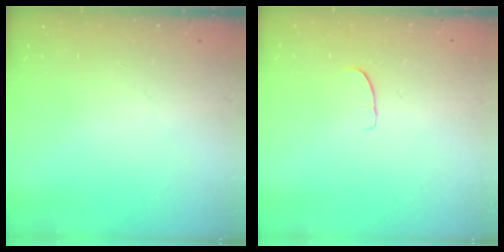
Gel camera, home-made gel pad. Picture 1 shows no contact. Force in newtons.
{"total": 5.4, "press": 5.4, "slide": 0.3}